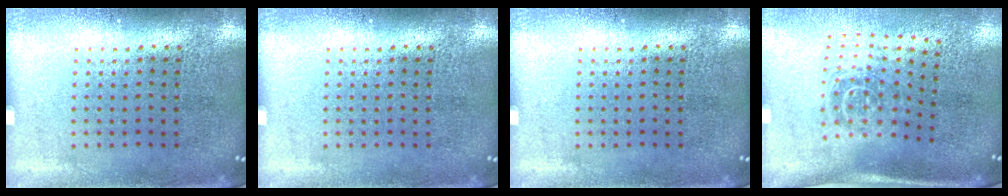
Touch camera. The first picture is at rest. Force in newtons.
{"total": 0.0}
{"total": 0.0}
{"total": 1.7, "press": 1.2, "slide": 1.3}